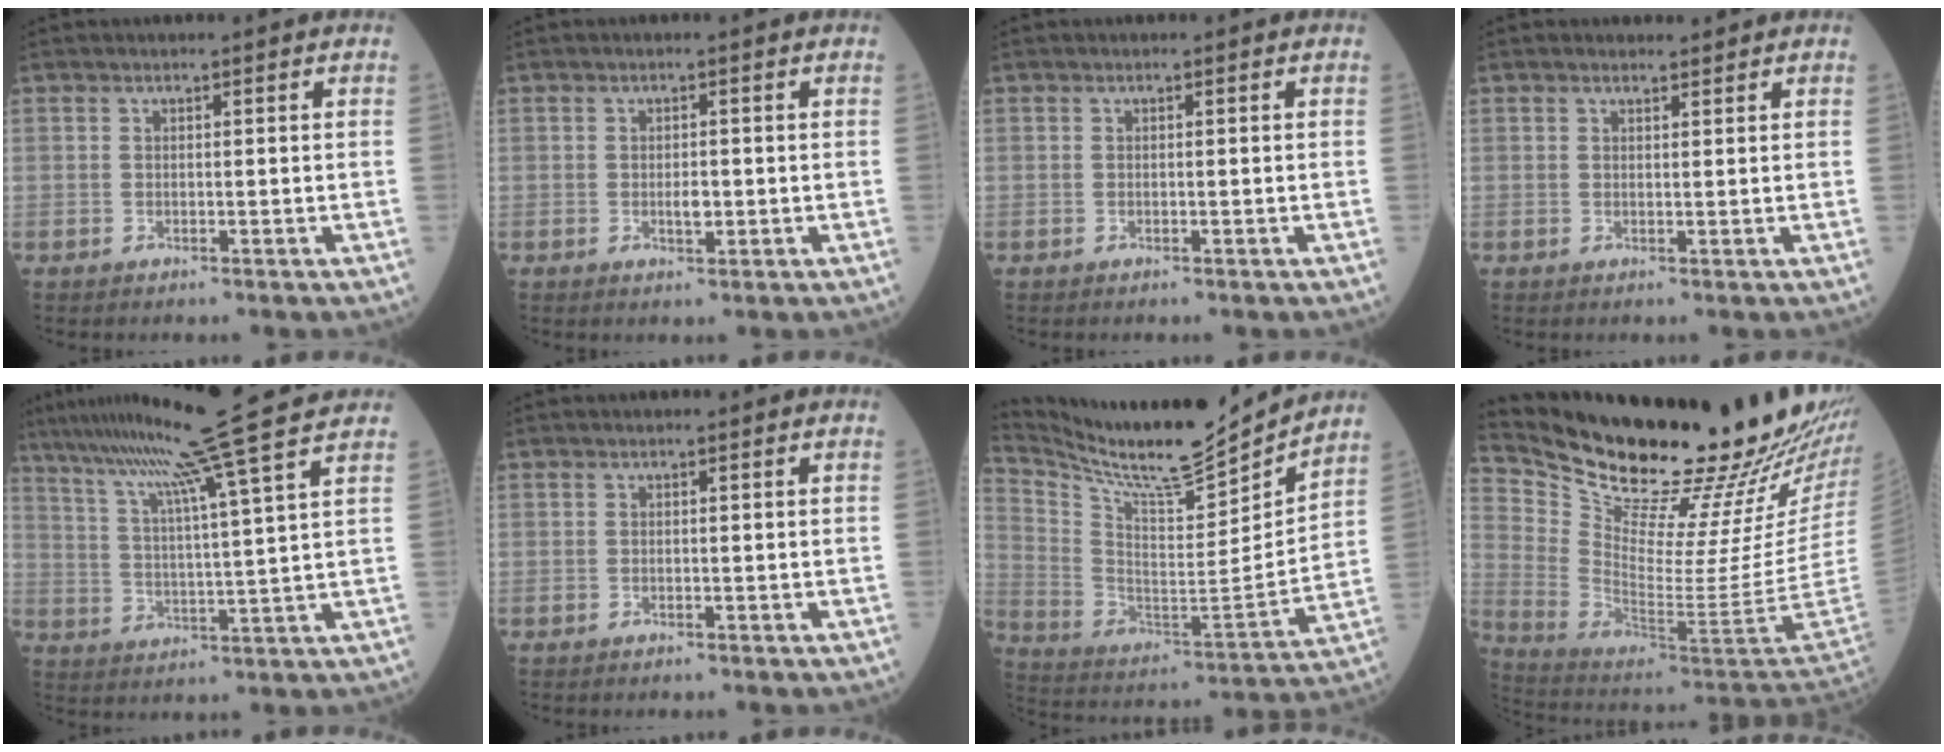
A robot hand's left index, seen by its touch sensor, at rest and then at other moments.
{"total": 1.6, "force": [-0.2, 0.7, 1.4], "torque": [-0.022, -0.002, -0.002]}
{"total": 0.0}
{"total": 1.2, "force": [1.2, 0.2, 0.0], "torque": [-0.006, 0.001, 0.020]}
{"total": 16.8, "force": [13.4, -3.4, 9.5], "torque": [-0.159, -0.013, 0.193]}
{"total": 0.0}
{"total": 19.8, "force": [18.3, 1.8, 7.5], "torque": [-0.158, -0.035, 0.300]}
{"total": 27.4, "force": [24.2, 0.4, 12.8], "torque": [-0.221, -0.107, 0.363]}